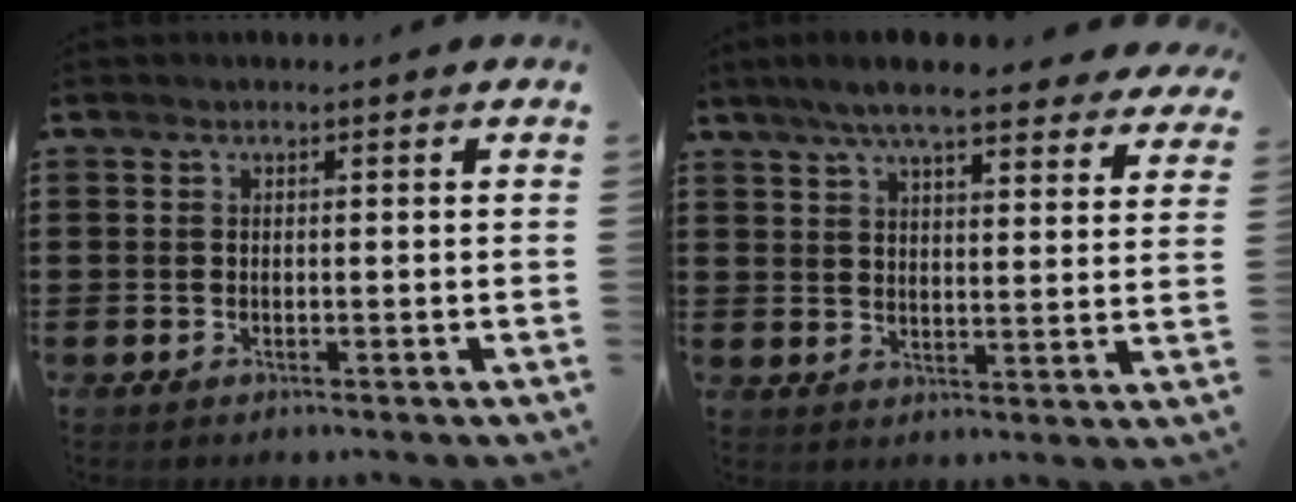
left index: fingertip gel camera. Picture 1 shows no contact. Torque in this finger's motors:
{"motor_torque": [2.14, 0.00, 0.47, 0.21]}